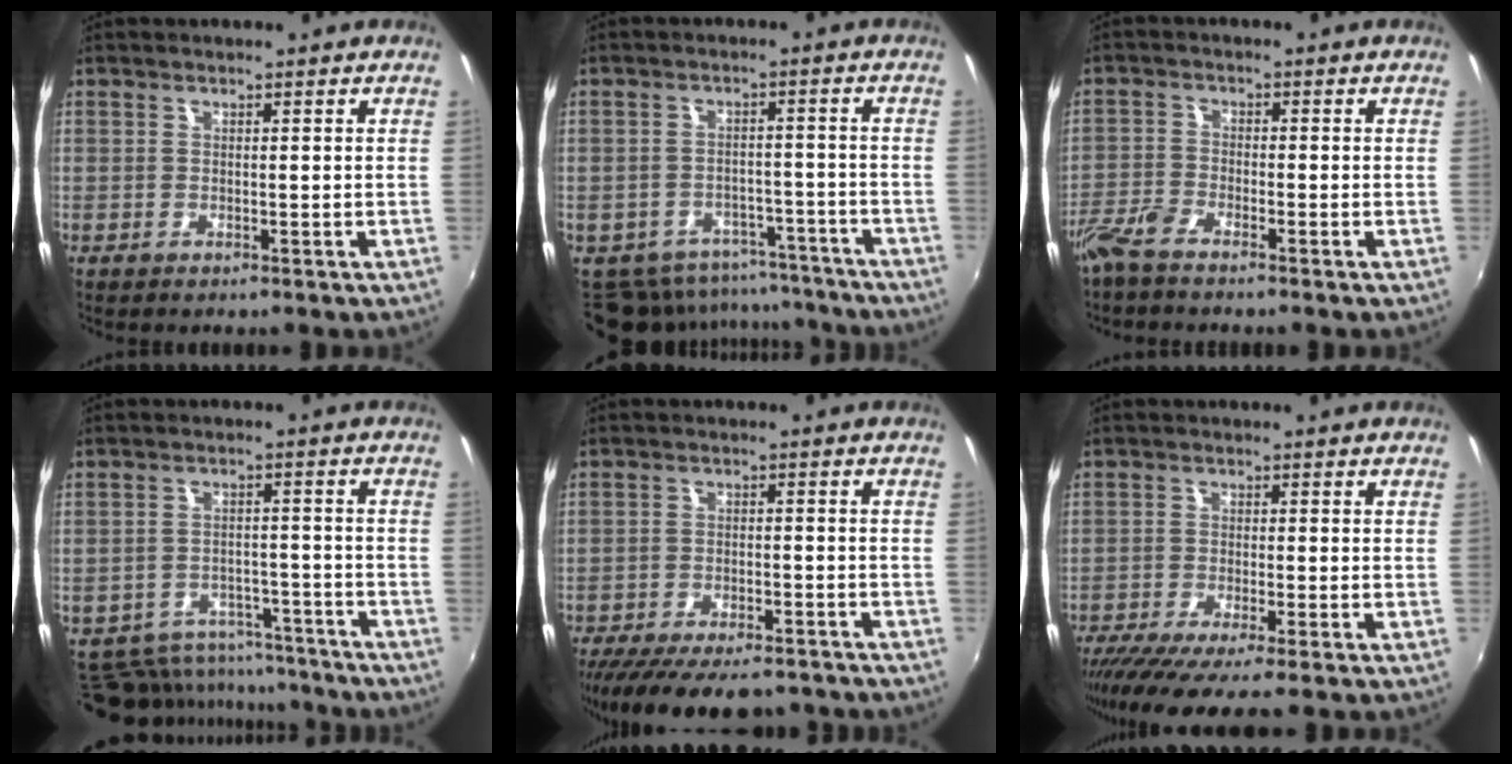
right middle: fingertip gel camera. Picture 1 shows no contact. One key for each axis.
{"total": 12.6, "fx": -11.0, "fy": 5.7, "fz": 2.3, "tx": -0.055, "ty": 0.020, "tz": -0.140}
{"total": 3.9, "fx": -3.4, "fy": 0.7, "fz": 1.8, "tx": -0.052, "ty": -0.005, "tz": -0.075}
{"total": 14.0, "fx": -11.7, "fy": 6.8, "fz": 3.7, "tx": -0.097, "ty": 0.019, "tz": -0.147}
{"total": 17.5, "fx": -14.5, "fy": 5.2, "fz": 8.4, "tx": -0.171, "ty": -0.036, "tz": -0.212}
{"total": 8.2, "fx": -6.7, "fy": -0.5, "fz": 4.7, "tx": -0.107, "ty": -0.037, "tz": -0.114}